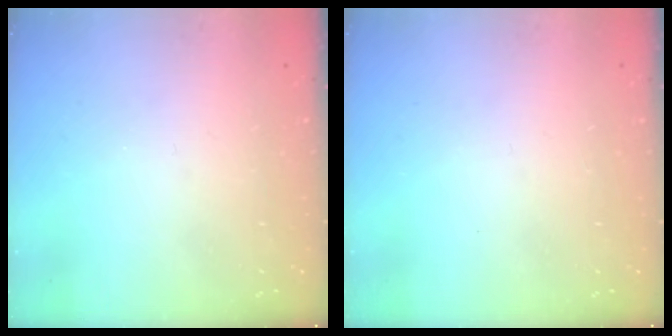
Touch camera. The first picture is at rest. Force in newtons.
{"total": 0.0}